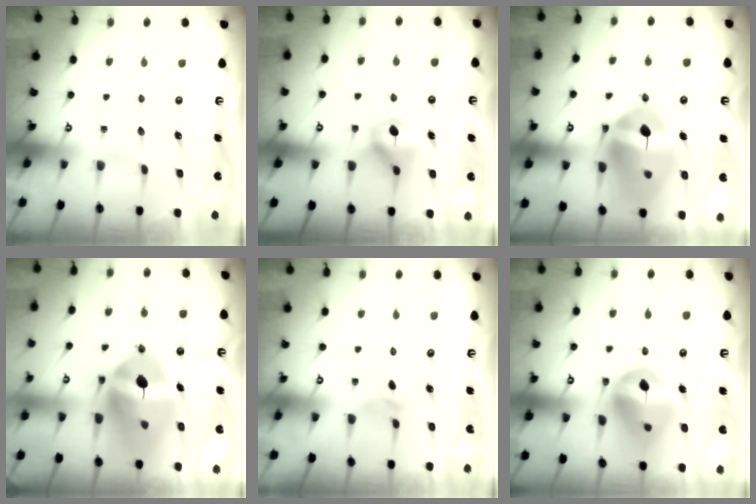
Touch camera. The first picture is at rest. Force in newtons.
{"total": 6.3, "press": 6.3, "slide": 0.7}
{"total": 17.9, "press": 17.8, "slide": 1.9}
{"total": 19.9, "press": 19.7, "slide": 2.5}
{"total": 2.9, "press": 2.8, "slide": 0.6}
{"total": 14.6, "press": 14.5, "slide": 1.6}